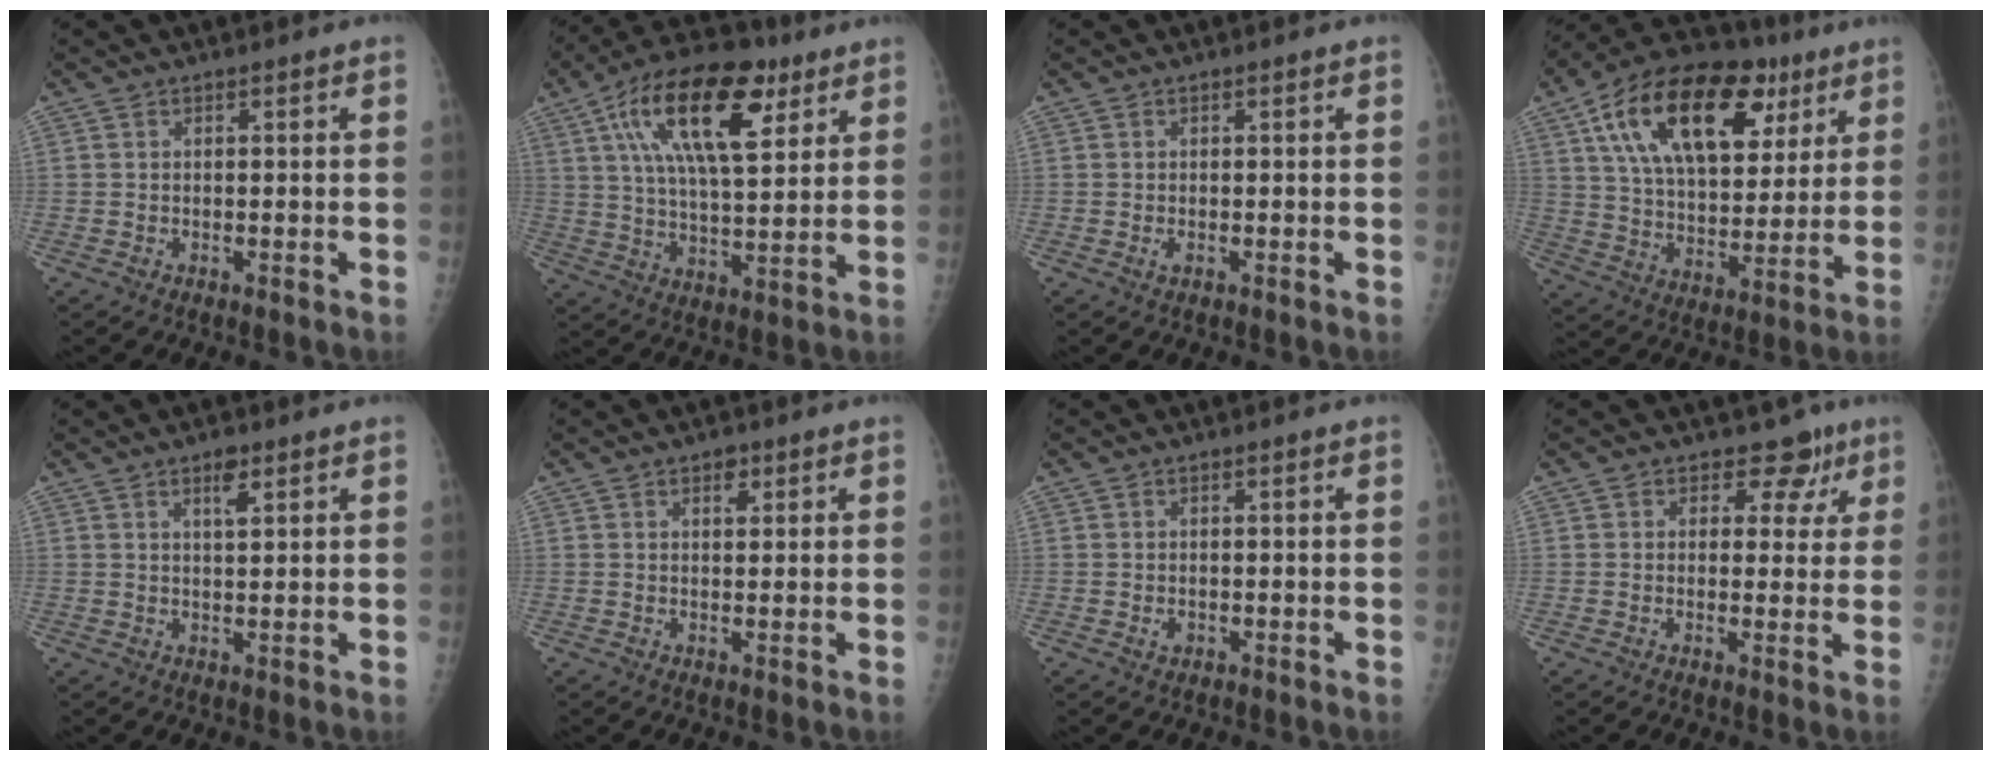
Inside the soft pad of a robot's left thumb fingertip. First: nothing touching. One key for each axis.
{"total": 20.3, "fx": 8.9, "fy": 8.9, "fz": 15.9, "tx": -0.253, "ty": -0.012, "tz": 0.148}
{"total": 0.8, "fx": -0.2, "fy": 0.5, "fz": 0.6, "tx": -0.014, "ty": -0.003, "tz": -0.004}
{"total": 26.8, "fx": 12.0, "fy": 14.5, "fz": 19.0, "tx": -0.289, "ty": 0.000, "tz": 0.197}
{"total": 3.2, "fx": 1.9, "fy": 1.2, "fz": 2.3, "tx": -0.029, "ty": -0.010, "tz": 0.030}
{"total": 2.4, "fx": 1.3, "fy": 1.5, "fz": 1.4, "tx": -0.007, "ty": -0.004, "tz": 0.018}
{"total": 1.1, "fx": -0.2, "fy": 0.9, "fz": 0.6, "tx": -0.006, "ty": 0.000, "tz": -0.002}
{"total": 6.0, "fx": 3.6, "fy": 4.5, "fz": 1.7, "tx": 0.020, "ty": -0.011, "tz": 0.035}